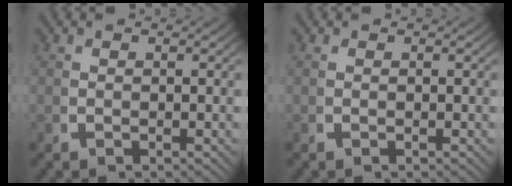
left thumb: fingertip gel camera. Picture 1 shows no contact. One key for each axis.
{"total": 0.0}